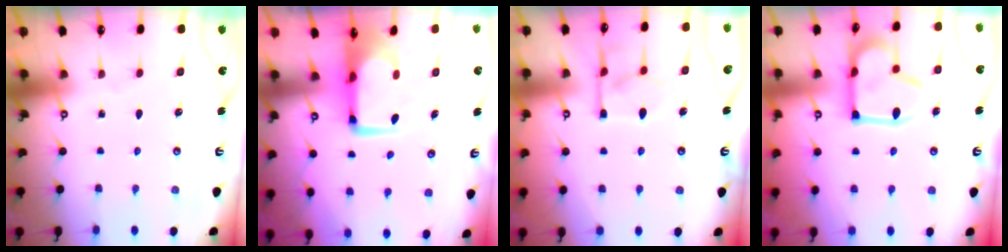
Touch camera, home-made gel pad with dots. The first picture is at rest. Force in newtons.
{"total": 1.4, "press": 1.0, "slide": 1.0}
{"total": 7.3, "press": 7.1, "slide": 1.4}
{"total": 16.4, "press": 16.3, "slide": 0.7}